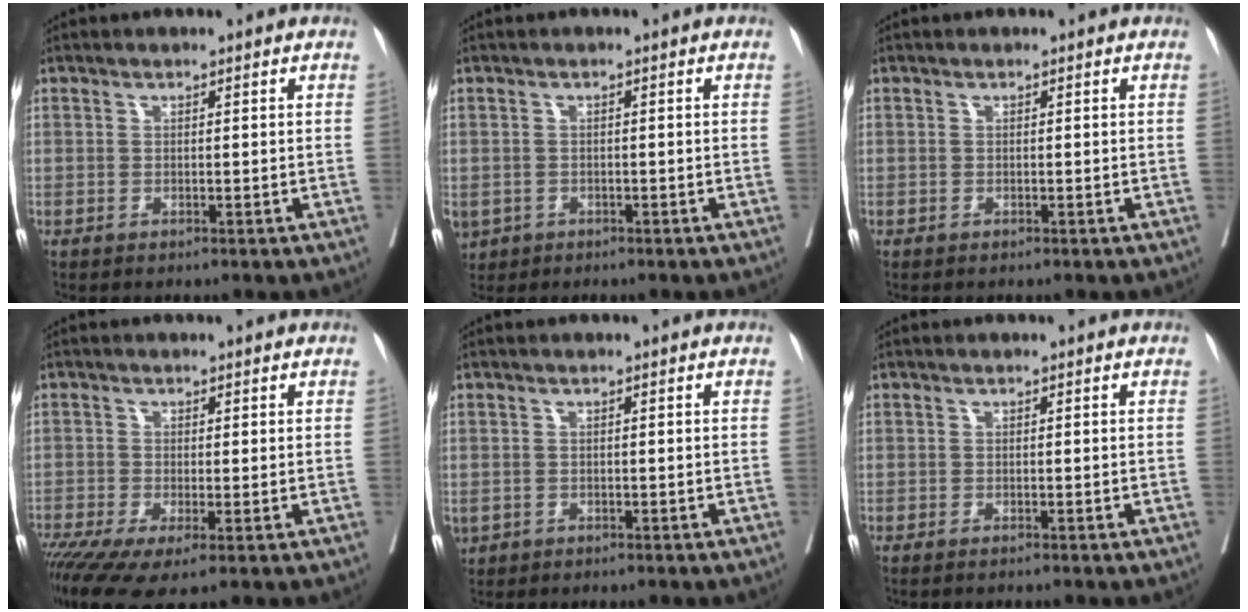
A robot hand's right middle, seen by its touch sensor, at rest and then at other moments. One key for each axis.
{"total": 4.7, "fx": -2.3, "fy": 3.8, "fz": 1.5, "tx": -0.042, "ty": -0.002, "tz": -0.032}
{"total": 0.0}
{"total": 8.0, "fx": -4.3, "fy": 1.9, "fz": 6.5, "tx": -0.120, "ty": -0.018, "tz": -0.077}
{"total": 1.6, "fx": -0.6, "fy": 1.4, "fz": 0.6, "tx": -0.016, "ty": 0.001, "tz": -0.002}
{"total": 1.6, "fx": 1.4, "fy": -0.9, "fz": 0.3, "tx": 0.004, "ty": -0.007, "tz": 0.031}